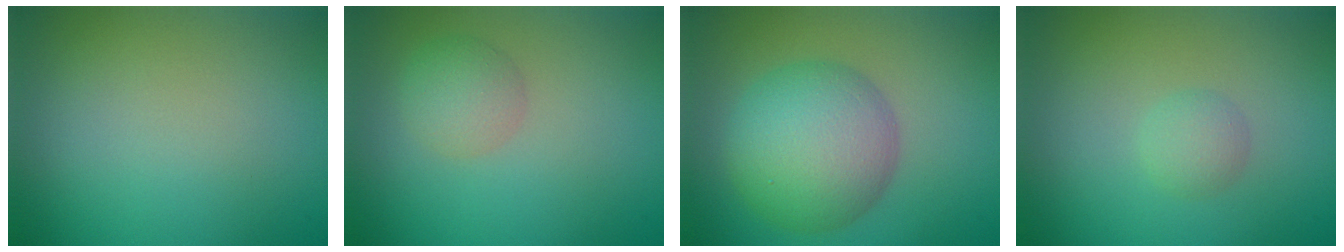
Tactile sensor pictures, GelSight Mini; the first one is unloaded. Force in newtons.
{"total": 2.3, "press": 2.3, "slide": 0.1}
{"total": 8.1, "press": 8.1, "slide": 0.3}
{"total": 1.5, "press": 1.5, "slide": 0.1}